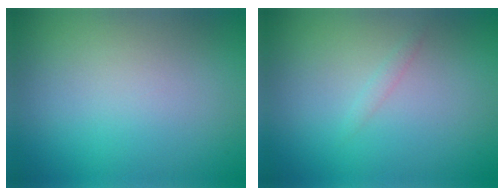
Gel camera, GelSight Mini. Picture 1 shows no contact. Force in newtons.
{"total": 0.7, "press": 0.7, "slide": 0.0}